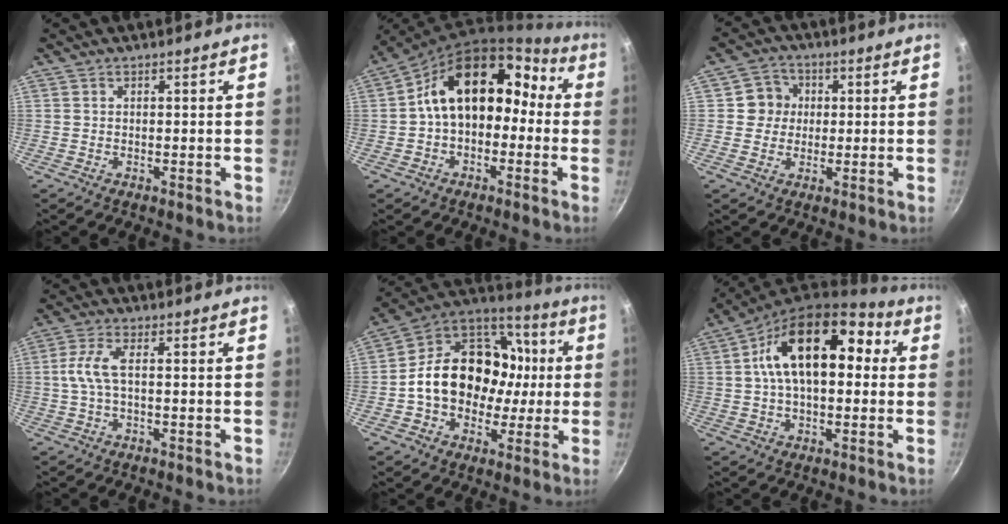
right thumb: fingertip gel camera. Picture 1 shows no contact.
{"total": 16.7, "force": [0.1, 11.2, 12.4], "torque": [-0.161, 0.058, -0.014]}
{"total": 5.8, "force": [0.5, 5.5, 1.6], "torque": [0.007, 0.009, 0.001]}
{"total": 5.2, "force": [0.2, 1.9, 4.8], "torque": [-0.125, 0.011, 0.000]}
{"total": 21.3, "force": [-0.5, 16.0, 14.1], "torque": [-0.183, 0.046, -0.005]}
{"total": 19.2, "force": [3.5, 10.8, 15.5], "torque": [-0.234, 0.035, 0.044]}